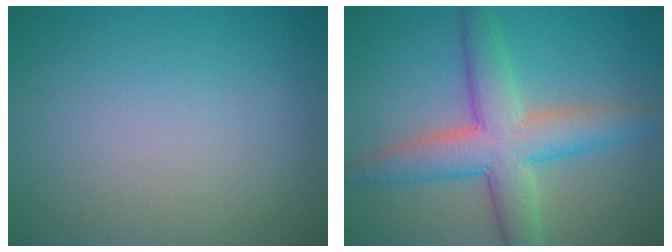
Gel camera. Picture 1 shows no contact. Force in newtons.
{"total": 6.9, "press": 6.9, "slide": 0.4}